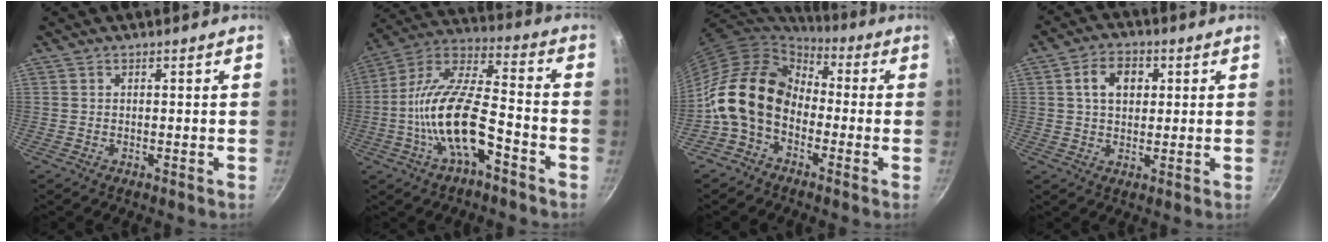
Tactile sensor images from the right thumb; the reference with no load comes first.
{"total": 17.4, "force": [-6.3, 6.7, 14.8], "torque": [-0.271, 0.044, -0.132]}
{"total": 15.1, "force": [-2.6, 11.3, 9.6], "torque": [-0.148, 0.043, -0.070]}
{"total": 7.0, "force": [1.8, 5.0, 4.6], "torque": [-0.055, 0.007, 0.025]}